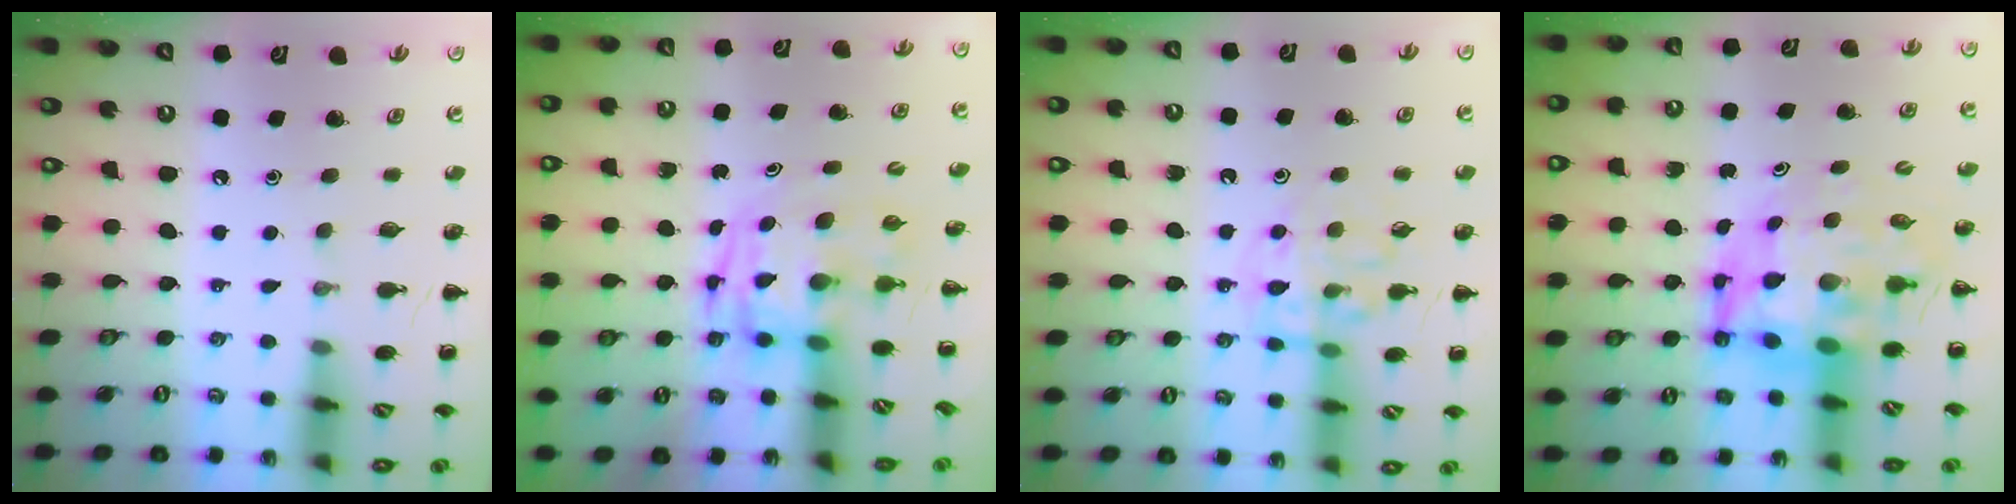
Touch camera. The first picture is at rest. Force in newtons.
{"total": 3.2, "press": 3.1, "slide": 0.6}
{"total": 11.3, "press": 11.2, "slide": 0.9}
{"total": 8.5, "press": 8.0, "slide": 2.9}